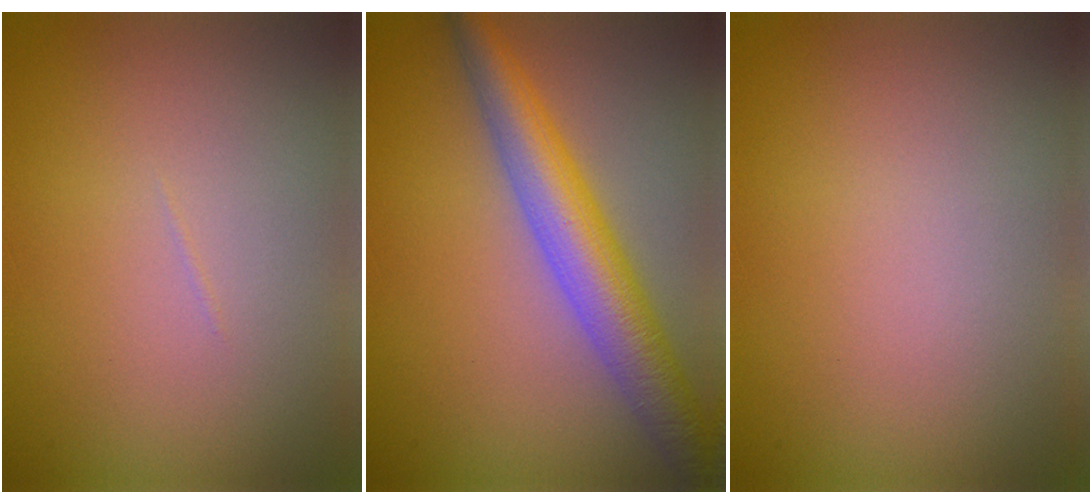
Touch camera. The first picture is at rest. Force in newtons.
{"total": 6.5, "press": 6.5, "slide": 0.1}
{"total": 0.0}